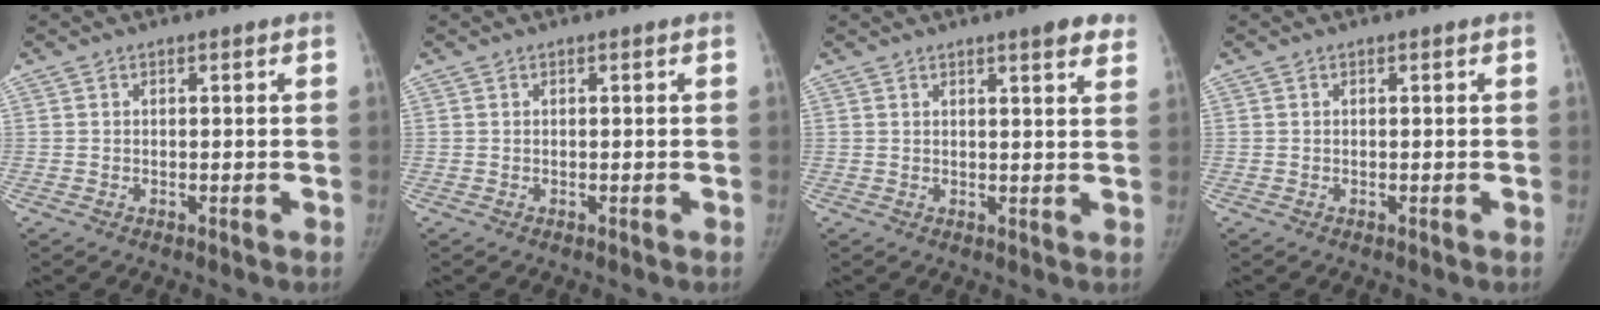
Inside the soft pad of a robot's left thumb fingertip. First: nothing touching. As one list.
[{"total": 0.0}, {"total": 5.5, "force": [3.7, 1.0, 4.0], "torque": [-0.037, -0.011, 0.044]}, {"total": 0.0}]